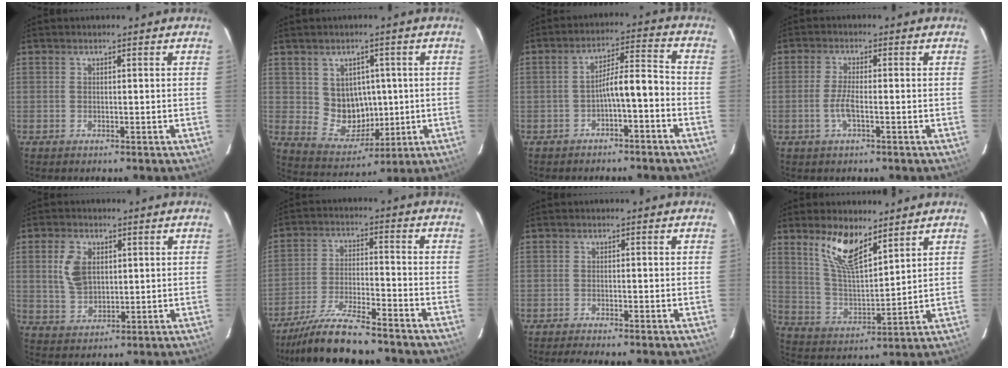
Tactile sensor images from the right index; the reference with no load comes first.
{"total": 8.5, "force": [0.9, 7.7, 3.3], "torque": [-0.065, 0.002, 0.036]}
{"total": 6.0, "force": [-3.1, 0.9, 5.1], "torque": [-0.089, 0.022, -0.042]}
{"total": 3.4, "force": [-1.2, 0.5, 3.1], "torque": [-0.068, -0.001, -0.025]}
{"total": 7.2, "force": [1.9, 4.7, 5.1], "torque": [-0.103, 0.009, 0.043]}
{"total": 13.5, "force": [-12.1, 1.5, 5.8], "torque": [-0.123, -0.015, -0.209]}
{"total": 3.1, "force": [-2.8, -0.3, 1.3], "torque": [-0.033, -0.007, -0.046]}
{"total": 10.7, "force": [7.4, 3.1, 7.0], "torque": [-0.133, 0.002, 0.150]}